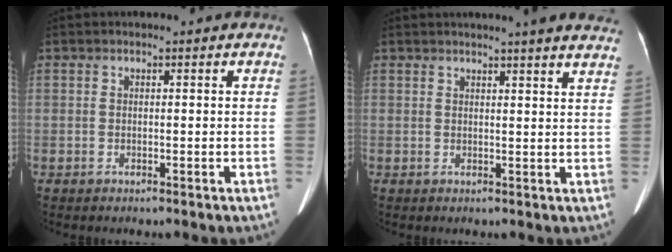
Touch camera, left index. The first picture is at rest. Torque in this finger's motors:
{"motor_torque": [0.06, -0.17, 0.00, 0.05]}